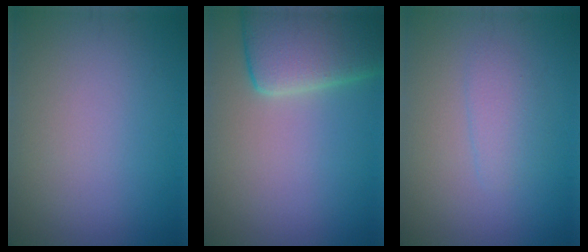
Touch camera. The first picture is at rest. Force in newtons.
{"total": 7.7, "press": 7.7, "slide": 0.6}
{"total": 1.8, "press": 1.8, "slide": 0.2}